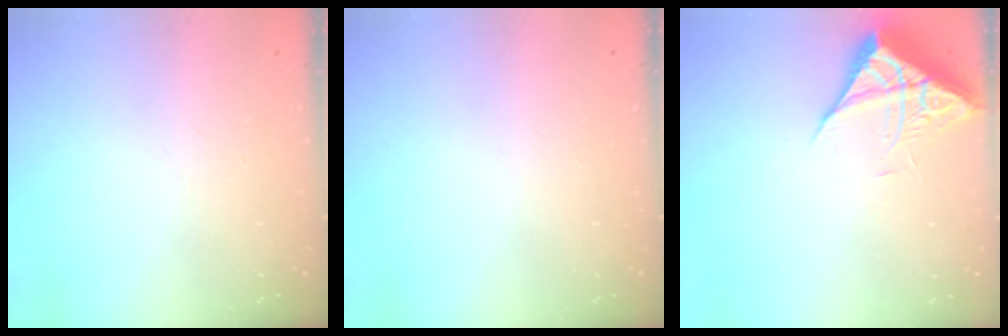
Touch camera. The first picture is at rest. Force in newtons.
{"total": 0.0}
{"total": 7.3, "press": 7.2, "slide": 0.3}